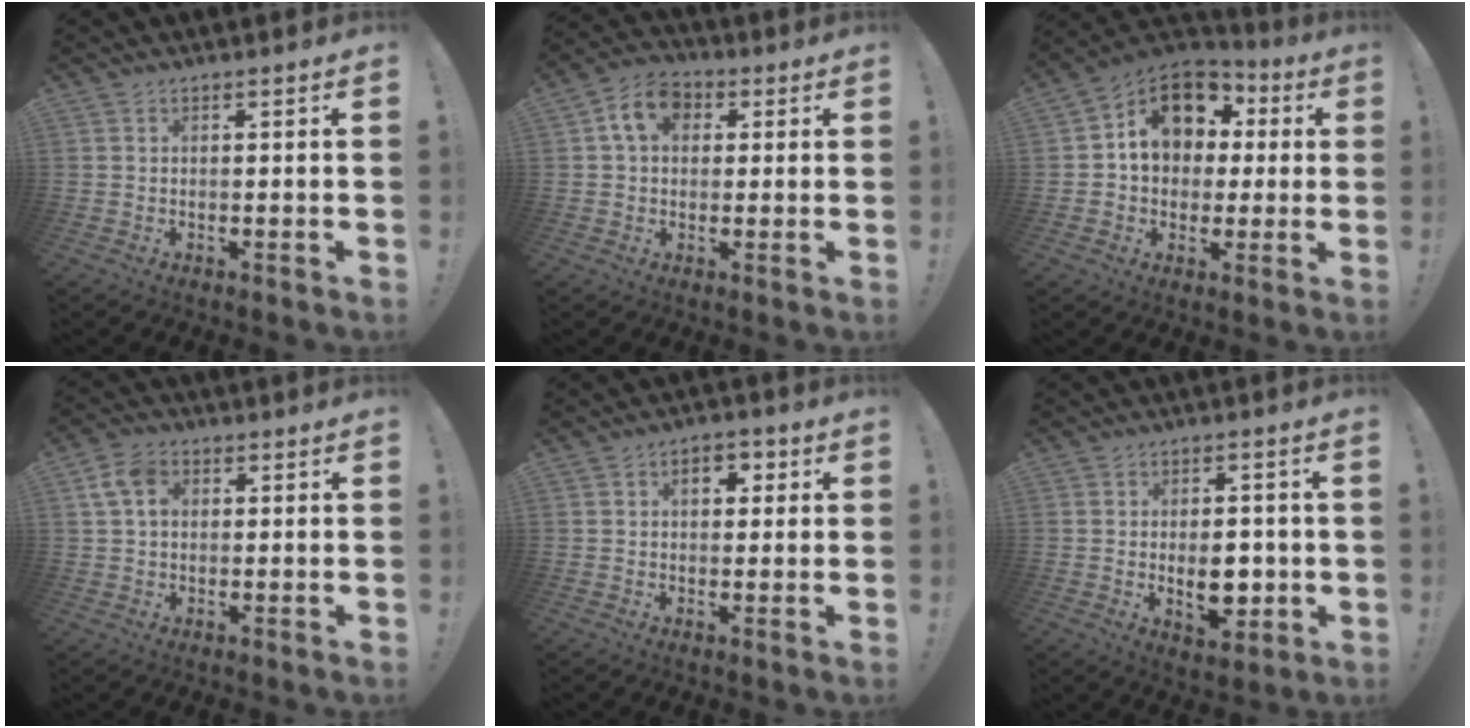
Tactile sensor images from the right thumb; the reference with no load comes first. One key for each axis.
{"total": 9.6, "fx": 2.8, "fy": 7.2, "fz": 5.7, "tx": -0.096, "ty": 0.013, "tz": 0.056}
{"total": 14.3, "fx": 4.1, "fy": 11.0, "fz": 8.1, "tx": -0.118, "ty": -0.008, "tz": 0.079}
{"total": 7.6, "fx": 1.9, "fy": 5.3, "fz": 5.0, "tx": -0.097, "ty": 0.011, "tz": 0.039}
{"total": 4.9, "fx": 1.2, "fy": 3.2, "fz": 3.5, "tx": -0.034, "ty": 0.000, "tz": 0.012}
{"total": 8.7, "fx": -1.1, "fy": 5.4, "fz": 6.7, "tx": -0.091, "ty": 0.004, "tz": -0.014}